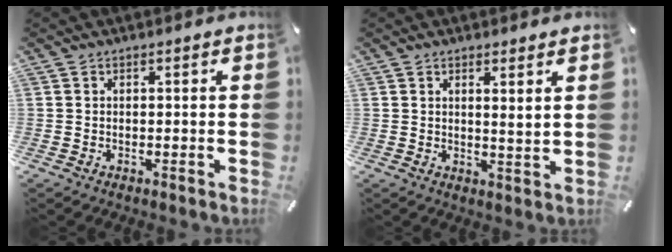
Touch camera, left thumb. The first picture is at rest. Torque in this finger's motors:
{"motor_torque": [0.05, -0.46, 0.19, 0.03, -0.05]}